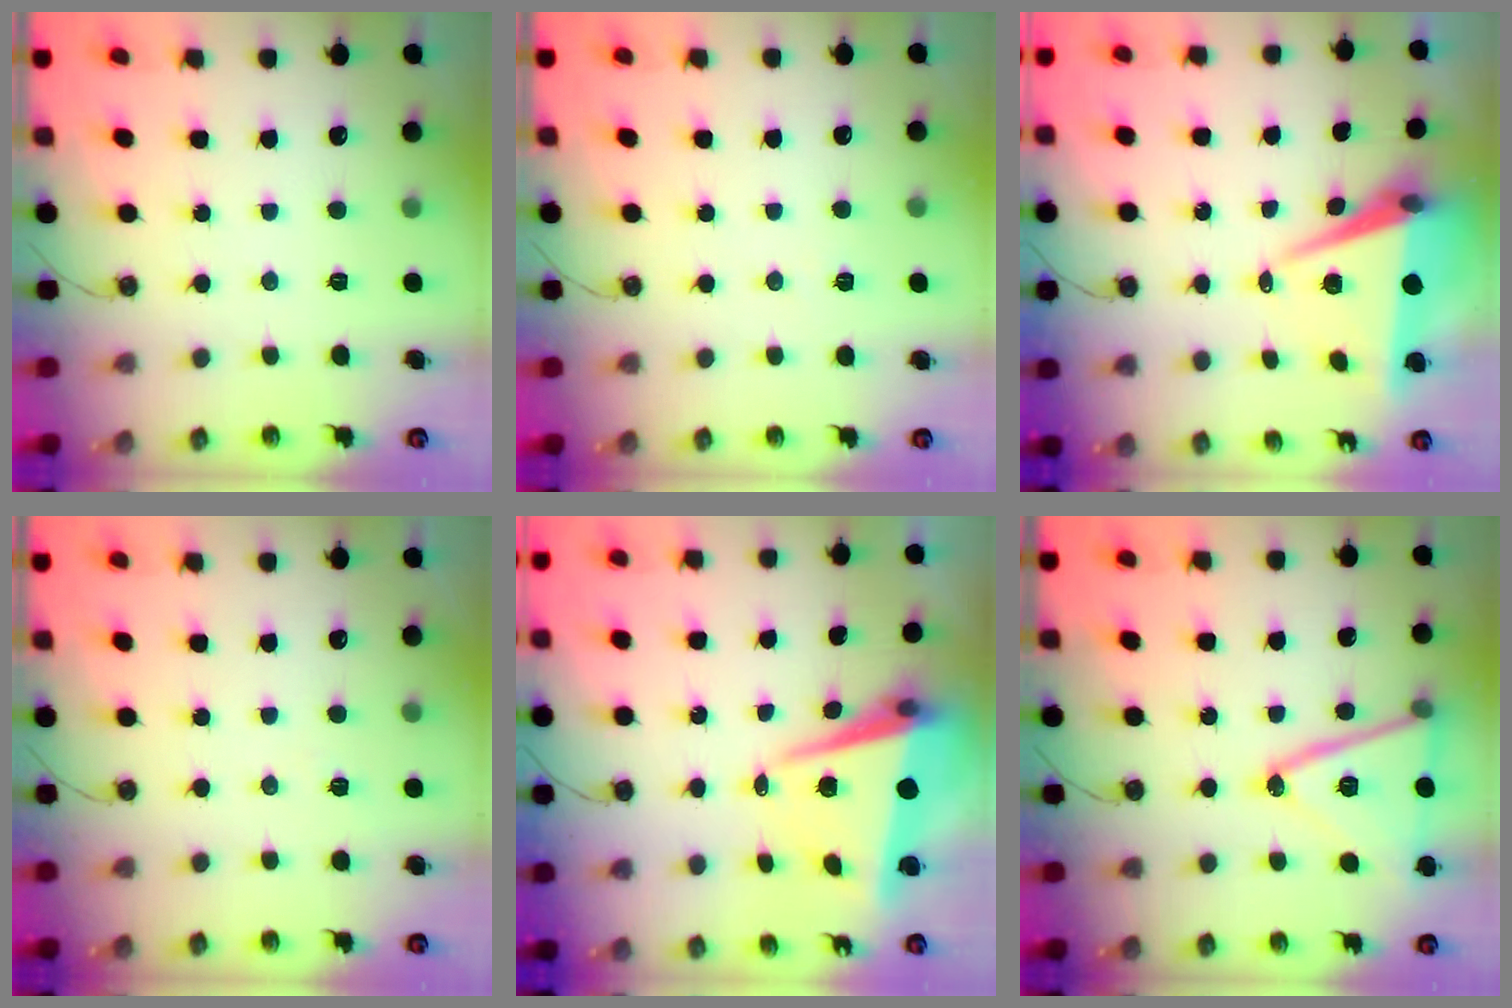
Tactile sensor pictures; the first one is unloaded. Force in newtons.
{"total": 5.5, "press": 3.3, "slide": 4.4}
{"total": 8.7, "press": 7.5, "slide": 4.3}
{"total": 4.5, "press": 2.9, "slide": 3.4}
{"total": 7.9, "press": 7.8, "slide": 1.6}
{"total": 18.1, "press": 17.8, "slide": 3.4}